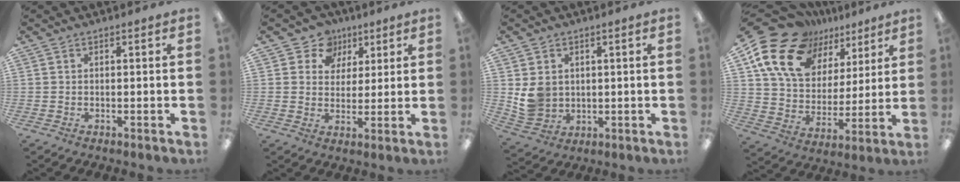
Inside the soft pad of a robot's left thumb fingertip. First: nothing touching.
{"total": 7.9, "force": [4.3, 6.6, 0.8], "torque": [-0.022, -0.026, 0.078]}
{"total": 6.4, "force": [1.7, 5.8, 2.1], "torque": [-0.045, 0.001, 0.037]}
{"total": 20.0, "force": [12.1, 12.8, 9.5], "torque": [-0.184, -0.057, 0.225]}